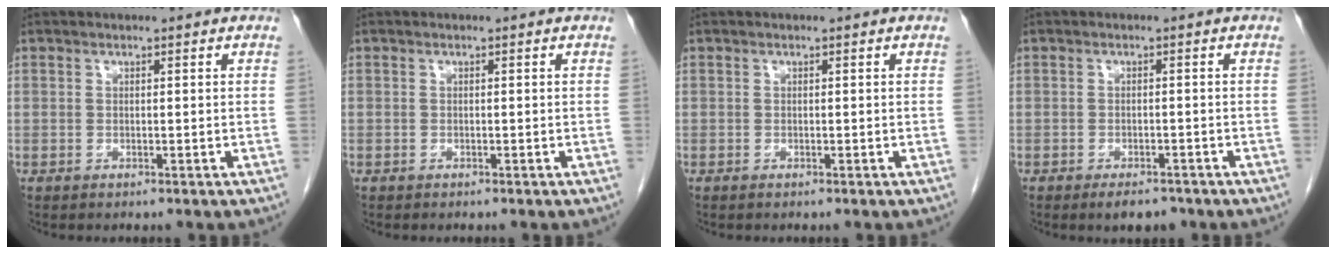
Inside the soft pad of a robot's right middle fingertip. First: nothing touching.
{"total": 0.0}
{"total": 0.0}
{"total": 3.5, "force": [-2.7, 1.5, 1.8], "torque": [-0.027, -0.004, -0.031]}